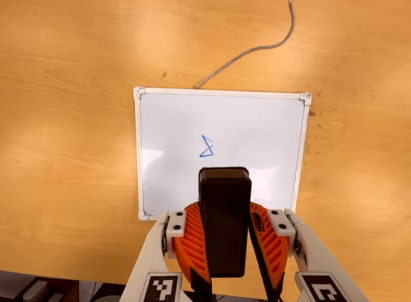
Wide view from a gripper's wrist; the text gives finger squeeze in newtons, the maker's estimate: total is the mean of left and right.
{"total": 10.9, "left": 9.8, "right": 12.1}